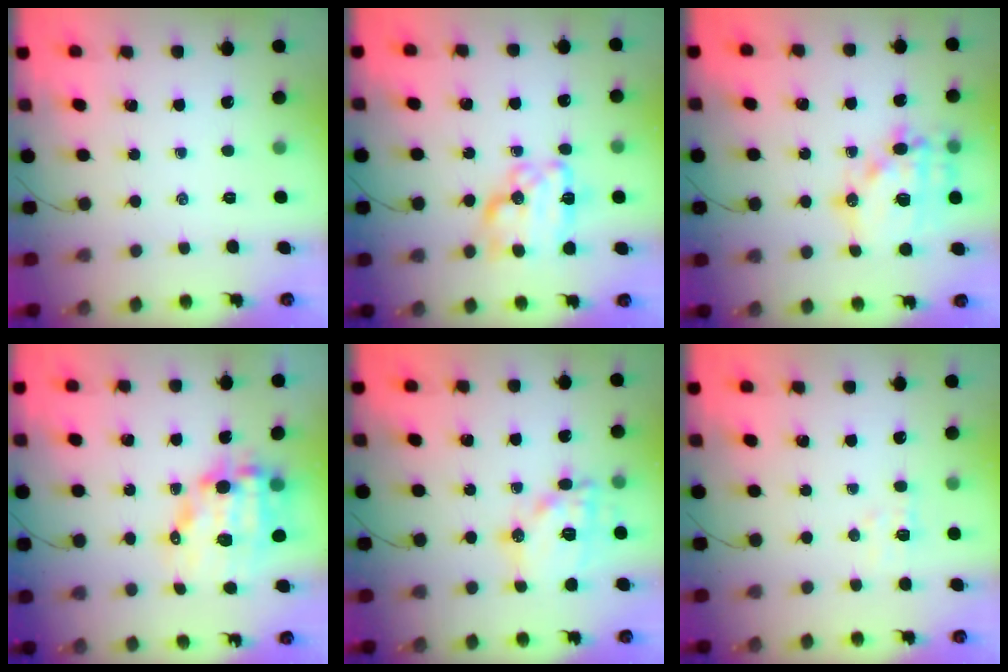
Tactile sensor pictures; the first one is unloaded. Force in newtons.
{"total": 14.2, "press": 14.2, "slide": 0.4}
{"total": 17.4, "press": 17.1, "slide": 3.2}
{"total": 12.1, "press": 11.7, "slide": 2.9}
{"total": 15.6, "press": 15.5, "slide": 1.5}
{"total": 4.6, "press": 4.4, "slide": 1.1}